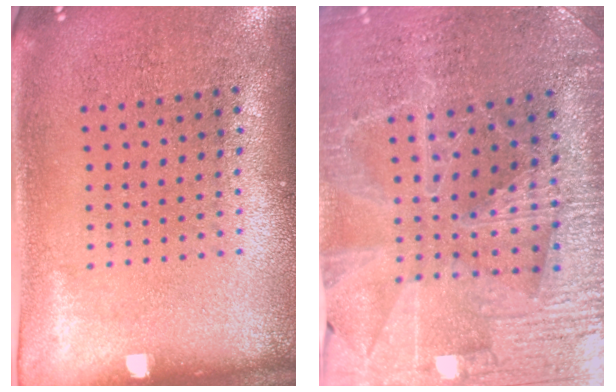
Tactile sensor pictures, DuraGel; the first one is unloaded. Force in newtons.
{"total": 3.4, "press": 3.3, "slide": 0.7}